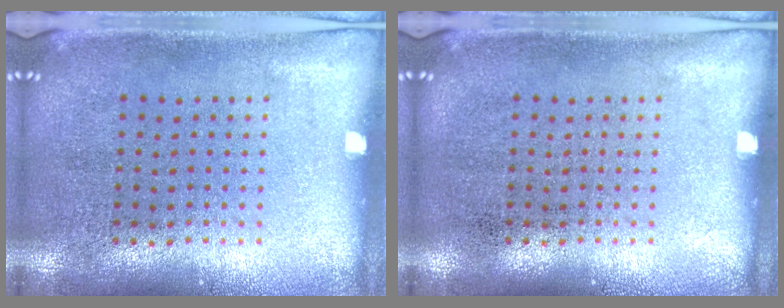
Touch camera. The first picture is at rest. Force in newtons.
{"total": 0.0}